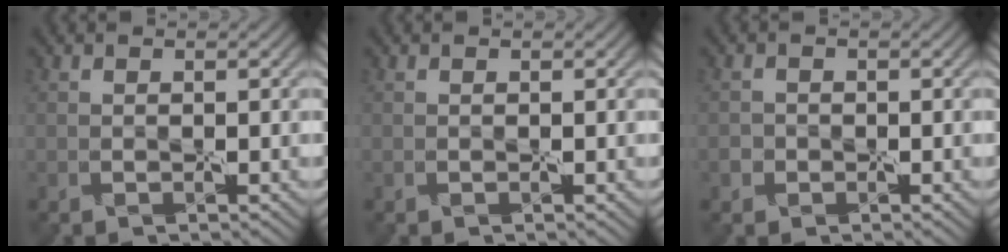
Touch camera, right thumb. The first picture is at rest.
{"total": 0.0}
{"total": 1.2, "force": [-0.5, 1.0, -0.6], "torque": [0.019, -0.006, -0.013]}